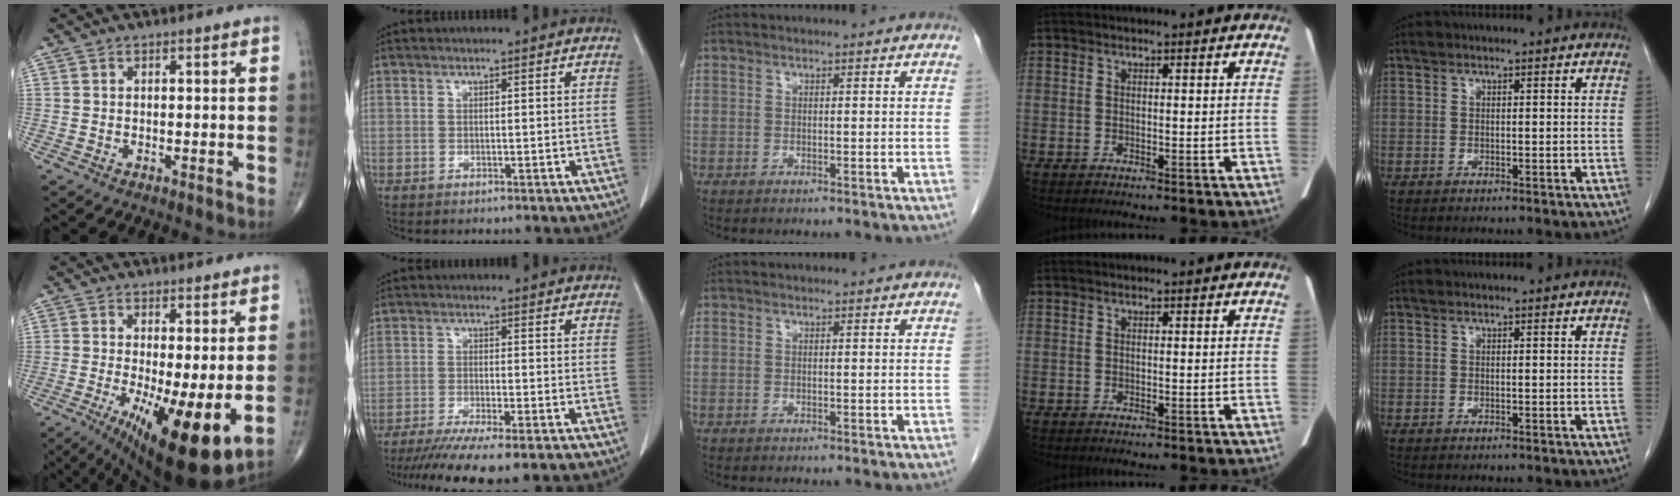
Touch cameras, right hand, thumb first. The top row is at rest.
{"thumb": {"total": 14.9, "force": [-3.3, 3.9, 14.0], "torque": [-0.210, -0.025, -0.035]}, "index": {"total": 12.6, "force": [-10.0, 0.8, 7.6], "torque": [-0.110, -0.027, -0.153]}}